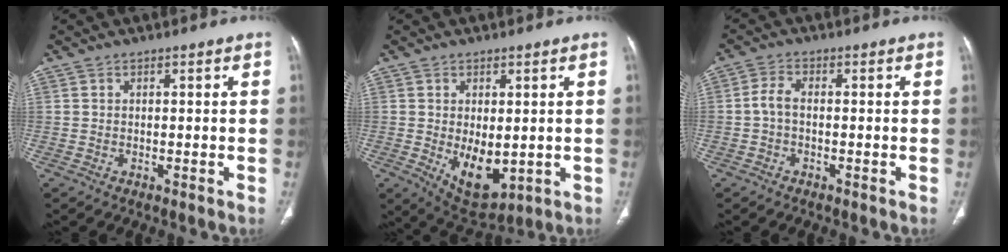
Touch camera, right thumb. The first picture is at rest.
{"total": 9.2, "force": [-0.9, 5.1, 7.6], "torque": [-0.102, -0.018, 0.006]}
{"total": 3.1, "force": [-0.6, 1.7, 2.6], "torque": [-0.057, 0.009, -0.019]}